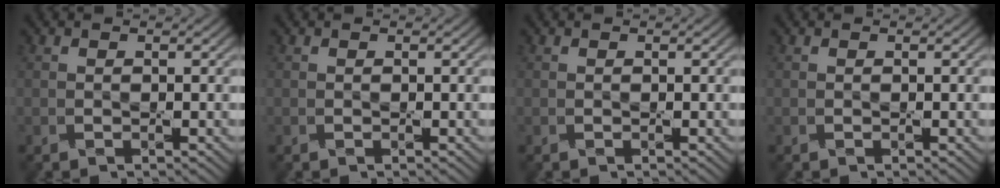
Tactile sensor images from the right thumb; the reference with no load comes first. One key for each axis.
{"total": 0.0}
{"total": 0.0}
{"total": 0.0}